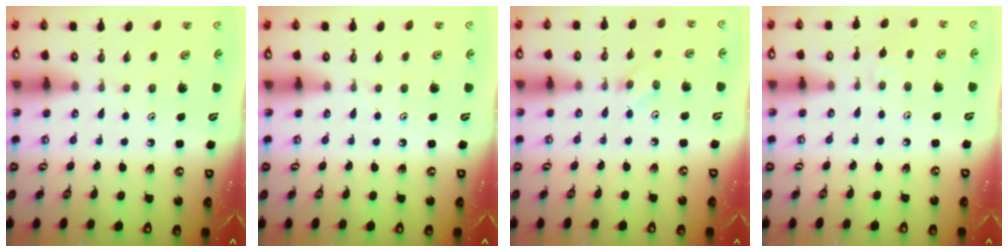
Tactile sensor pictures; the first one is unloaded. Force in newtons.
{"total": 0.0}
{"total": 3.2, "press": 3.2, "slide": 0.5}
{"total": 2.3, "press": 2.3, "slide": 0.6}